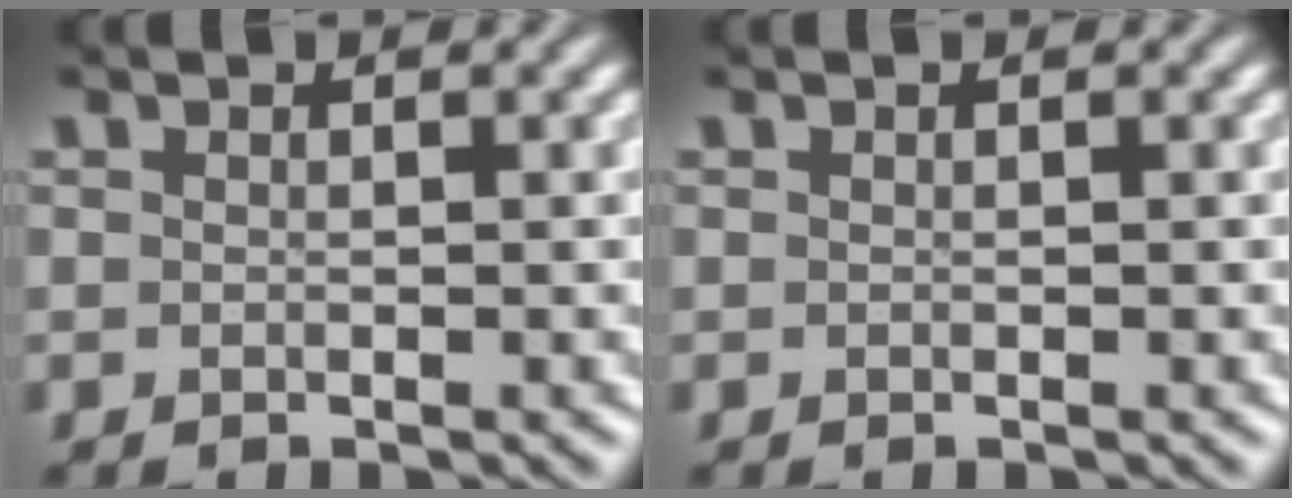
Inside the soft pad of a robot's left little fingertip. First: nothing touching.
{"total": 0.0}